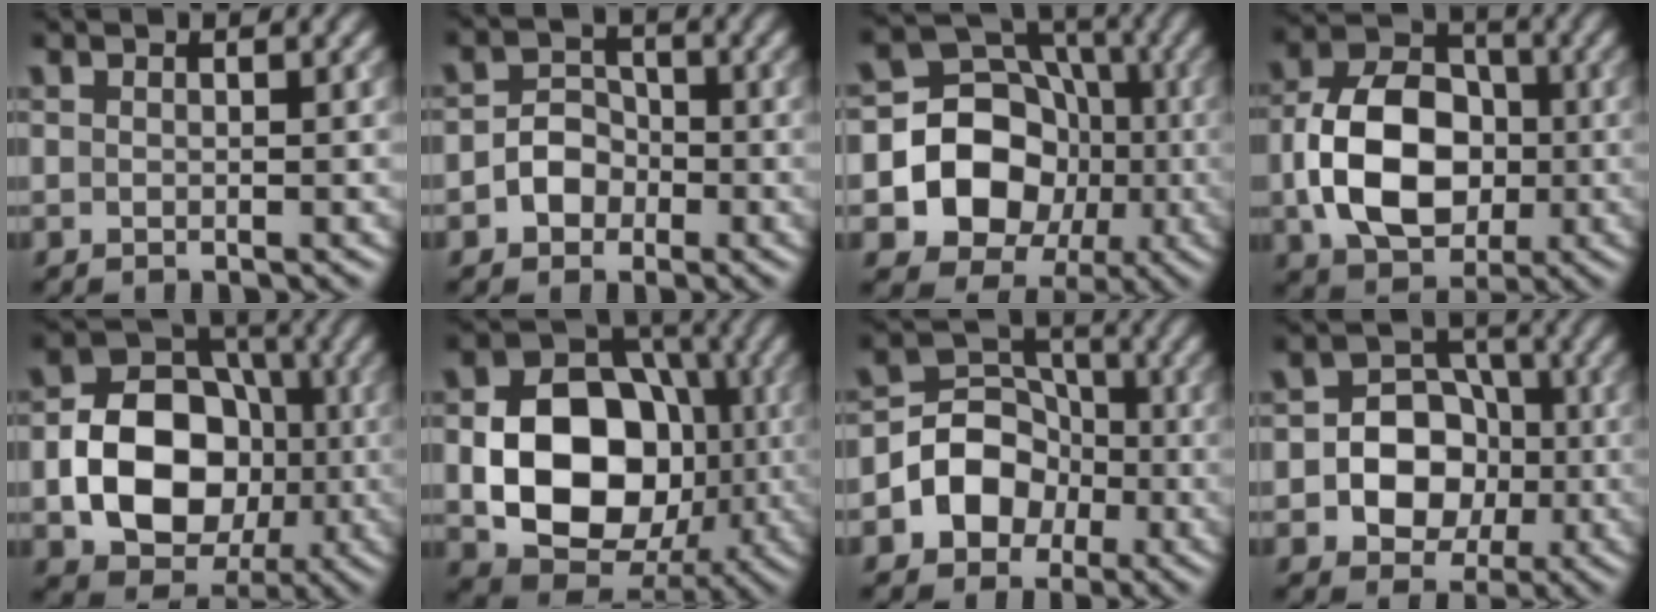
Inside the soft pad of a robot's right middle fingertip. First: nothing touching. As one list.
[{"total": 2.9, "force": [-1.1, 2.4, 1.3], "torque": [-0.007, 0.006, -0.027]}, {"total": 11.1, "force": [-2.2, 9.7, 5.0], "torque": [-0.064, 0.000, -0.067]}, {"total": 9.6, "force": [-1.3, 6.8, 6.6], "torque": [-0.128, 0.006, -0.028]}, {"total": 10.5, "force": [-2.1, 7.9, 6.6], "torque": [-0.112, 0.003, -0.042]}, {"total": 12.1, "force": [-1.7, 9.0, 7.9], "torque": [-0.131, 0.002, -0.030]}, {"total": 5.8, "force": [-2.0, 4.8, 2.6], "torque": [-0.015, 0.009, -0.053]}, {"total": 7.1, "force": [-1.2, 6.0, 3.5], "torque": [-0.032, 0.008, -0.042]}]